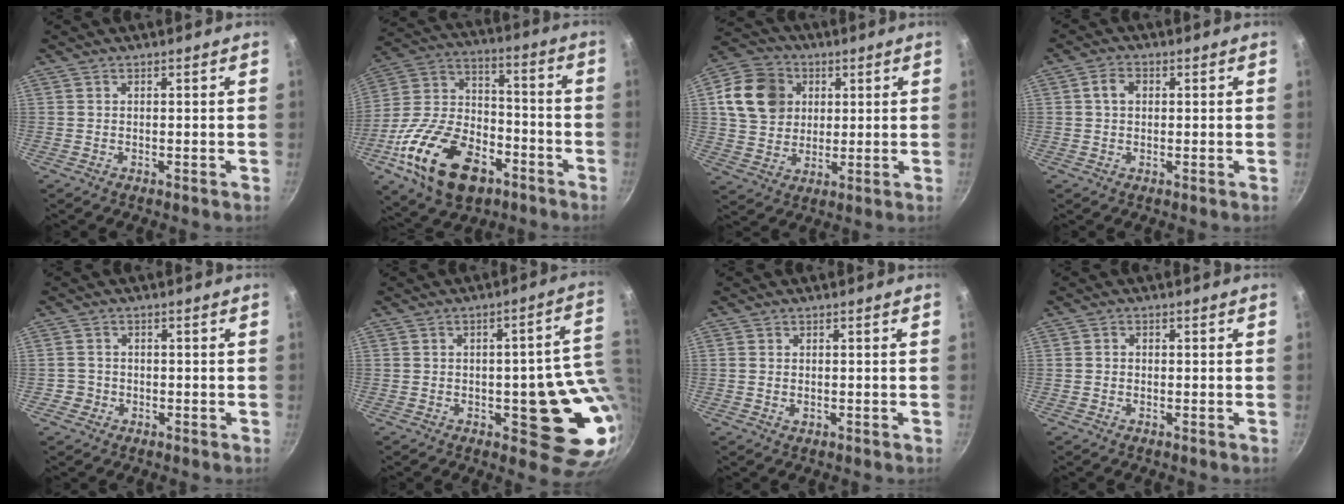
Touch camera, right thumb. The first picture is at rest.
{"total": 23.7, "force": [-11.1, 14.4, 15.2], "torque": [-0.257, 0.061, -0.192]}
{"total": 13.5, "force": [3.6, 11.2, 6.6], "torque": [-0.097, 0.005, 0.062]}
{"total": 3.4, "force": [0.5, 2.5, 2.2], "torque": [-0.030, 0.008, 0.006]}
{"total": 2.6, "force": [-1.0, 2.4, 0.3], "torque": [0.008, 0.015, -0.016]}
{"total": 14.8, "force": [-0.4, 6.3, 13.3], "torque": [-0.101, -0.009, -0.004]}
{"total": 1.1, "force": [-0.2, 0.9, 0.7], "torque": [-0.013, 0.000, -0.004]}
{"total": 1.1, "force": [-0.3, 1.0, 0.5], "torque": [-0.009, 0.004, -0.007]}